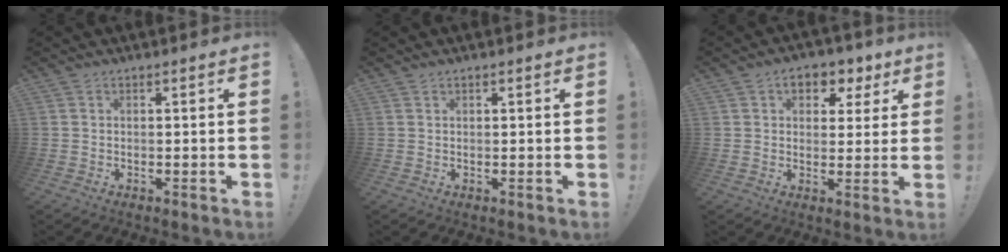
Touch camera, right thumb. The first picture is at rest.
{"total": 0.7, "force": [0.7, 0.1, 0.2], "torque": [0.003, -0.005, 0.012]}
{"total": 7.6, "force": [3.7, 5.1, 4.2], "torque": [-0.040, -0.020, 0.067]}